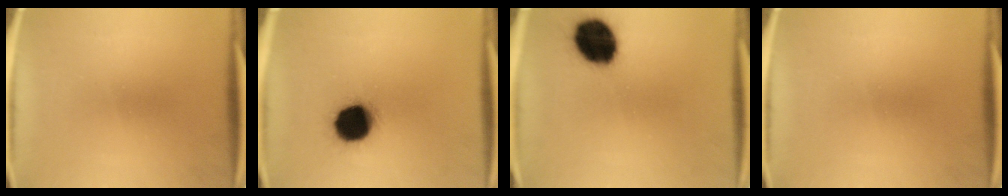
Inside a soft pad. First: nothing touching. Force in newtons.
{"total": 15.6}
{"total": 16.0}
{"total": 0.0}